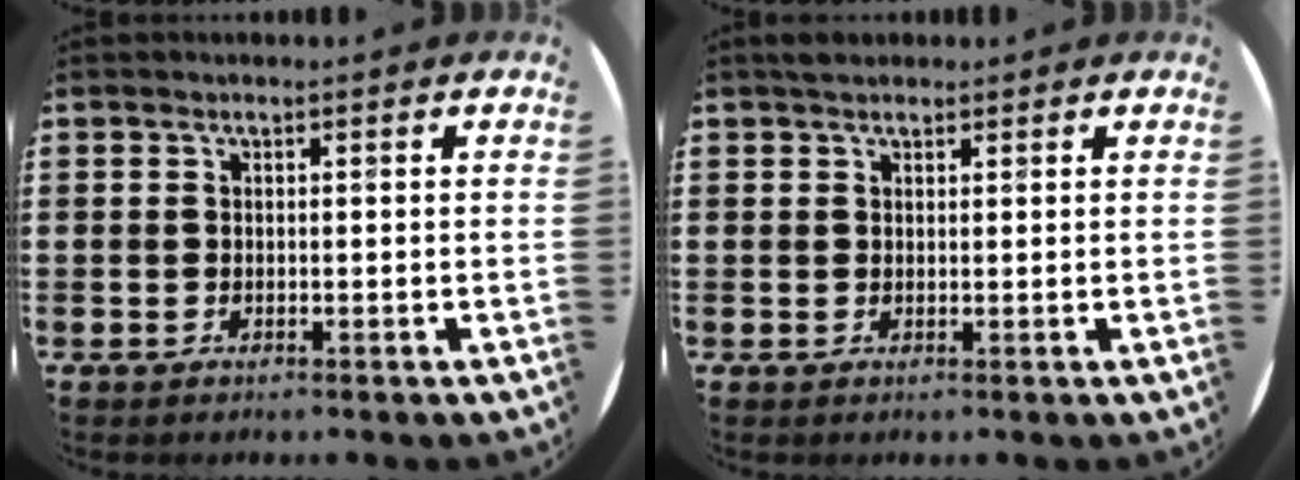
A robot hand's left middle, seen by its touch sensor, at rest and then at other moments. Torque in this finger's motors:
{"motor_torque": [0.41, -0.36, 0.02, 0.04]}